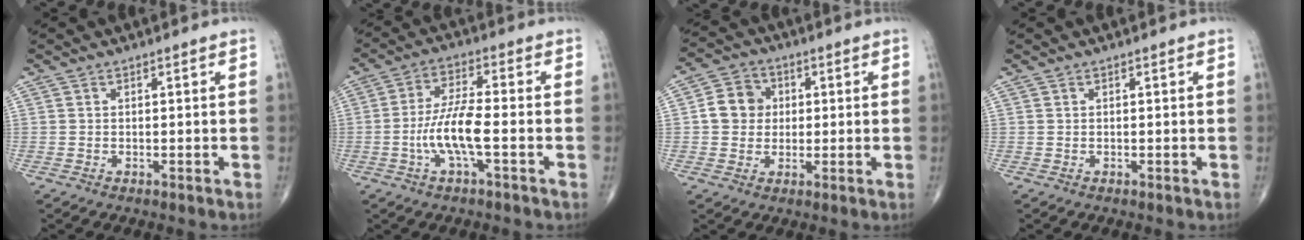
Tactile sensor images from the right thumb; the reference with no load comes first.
{"total": 8.5, "force": [-2.8, 2.3, 7.6], "torque": [-0.157, 0.027, -0.055]}
{"total": 7.1, "force": [0.6, 6.4, 3.2], "torque": [-0.032, 0.010, 0.001]}
{"total": 0.0}